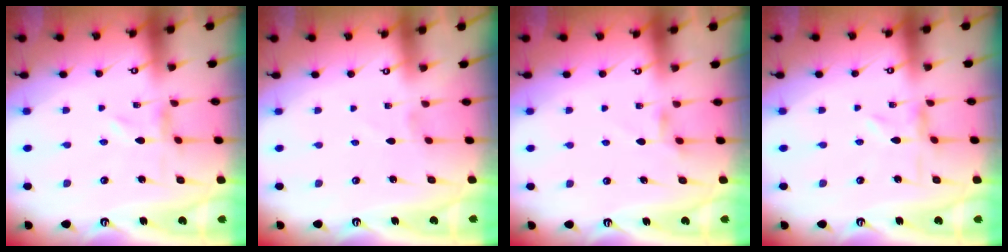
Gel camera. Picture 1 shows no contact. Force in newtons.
{"total": 1.3, "press": 1.3, "slide": 0.1}
{"total": 2.8, "press": 2.7, "slide": 0.5}
{"total": 1.0, "press": 1.0, "slide": 0.2}